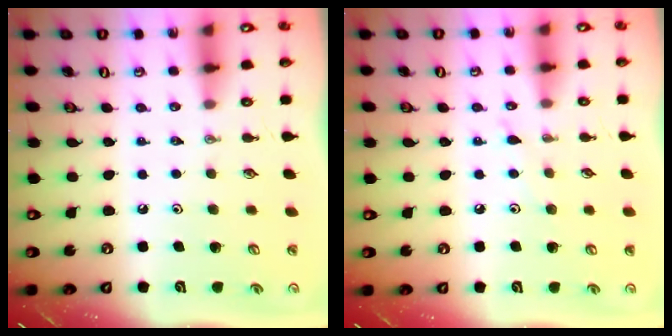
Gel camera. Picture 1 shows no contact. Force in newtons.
{"total": 3.5, "press": 3.5, "slide": 0.4}